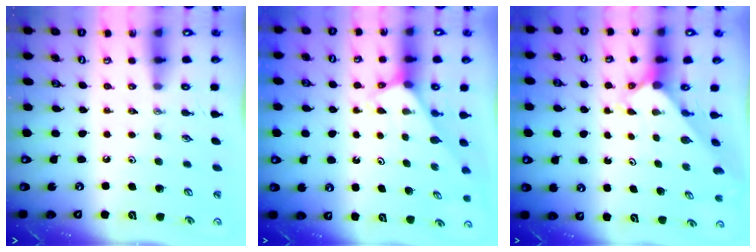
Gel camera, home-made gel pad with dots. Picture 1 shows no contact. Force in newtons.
{"total": 3.1, "press": 3.1, "slide": 0.2}
{"total": 2.4, "press": 2.4, "slide": 0.1}